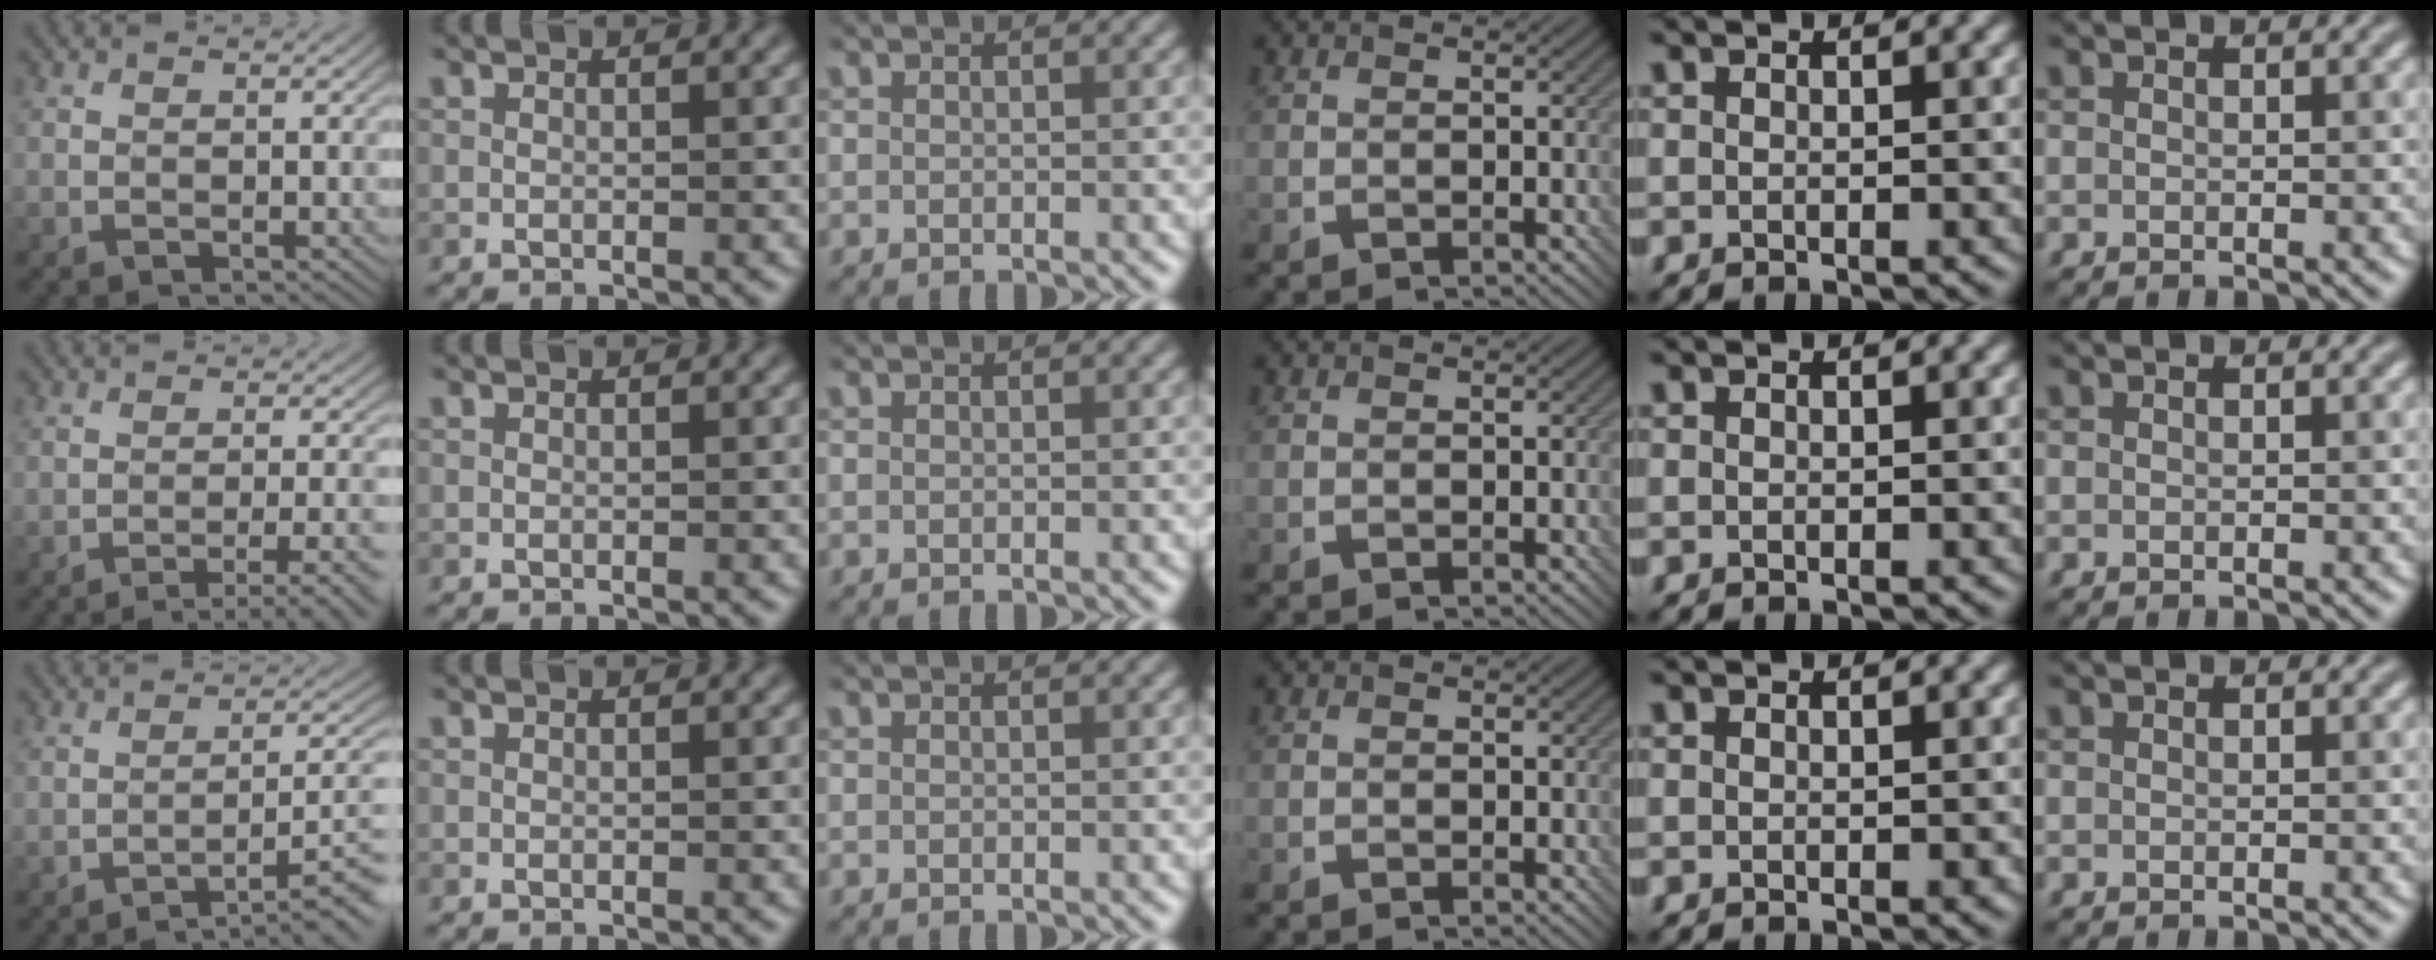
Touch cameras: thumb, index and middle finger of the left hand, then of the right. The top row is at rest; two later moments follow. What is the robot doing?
{"motion": "screw", "object": "bottle cap"}